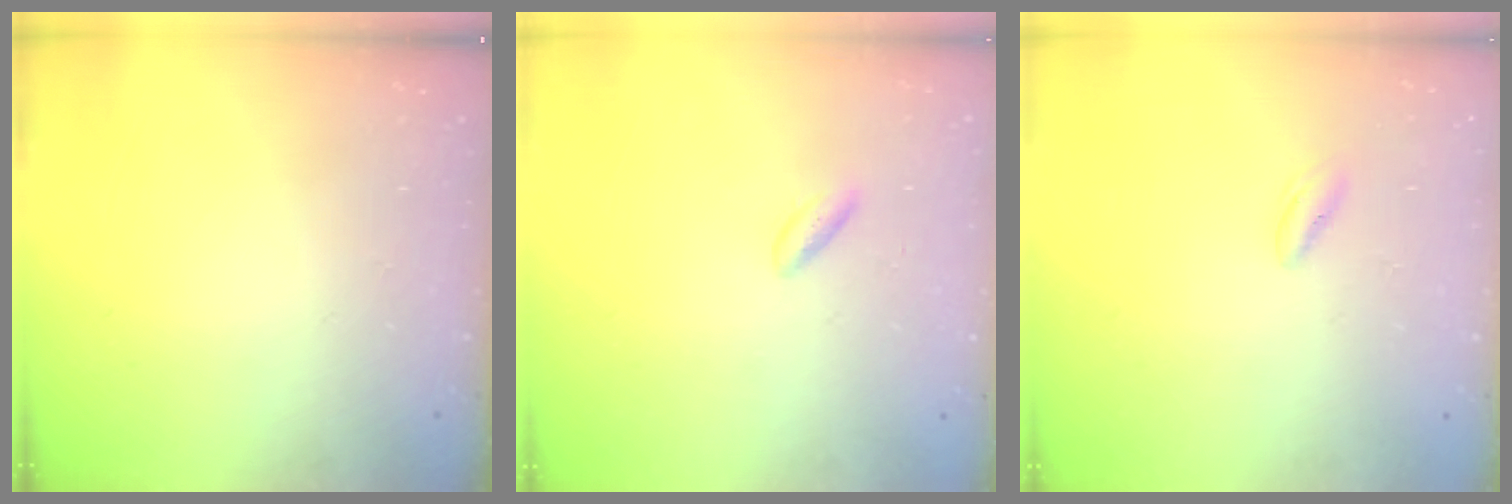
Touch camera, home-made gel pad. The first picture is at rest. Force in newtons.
{"total": 2.2, "press": 1.9, "slide": 1.2}
{"total": 1.0, "press": 0.9, "slide": 0.5}